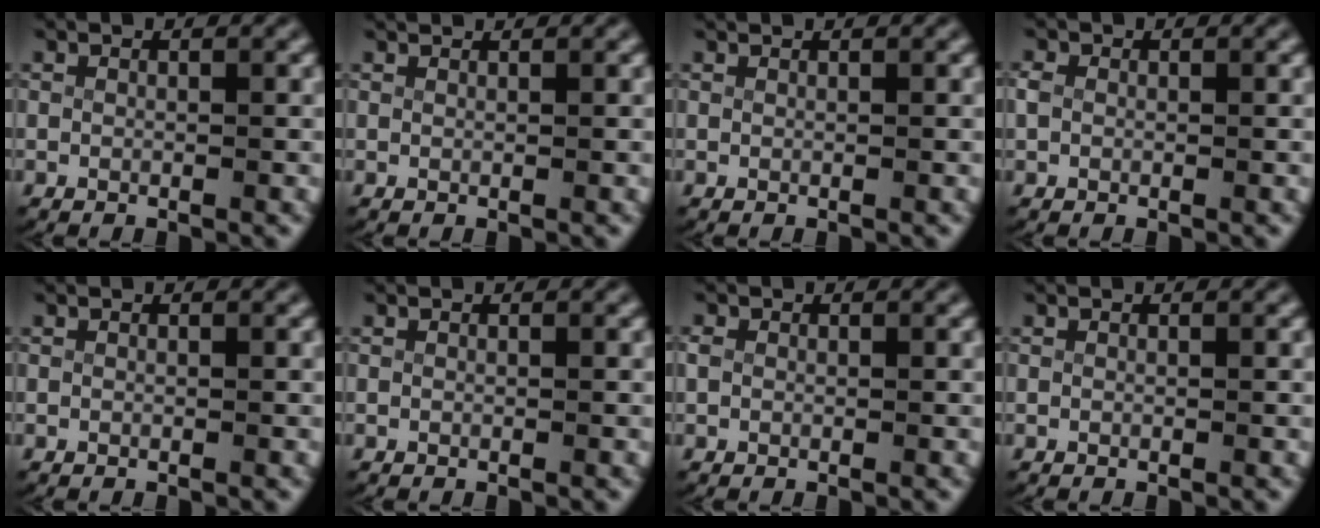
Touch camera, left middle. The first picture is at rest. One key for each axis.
{"total": 0.8, "fx": 0.8, "fy": -0.2, "fz": 0.0, "tx": 0.002, "ty": -0.002, "tz": 0.015}
{"total": 0.5, "fx": 0.5, "fy": -0.2, "fz": 0.0, "tx": 0.001, "ty": -0.002, "tz": 0.010}
{"total": 0.9, "fx": 0.1, "fy": 0.7, "fz": 0.5, "tx": -0.018, "ty": -0.003, "tz": 0.004}
{"total": 0.0}
{"total": 0.0}
{"total": 0.8, "fx": 0.1, "fy": 0.7, "fz": 0.4, "tx": -0.017, "ty": -0.004, "tz": 0.004}
{"total": 0.0}